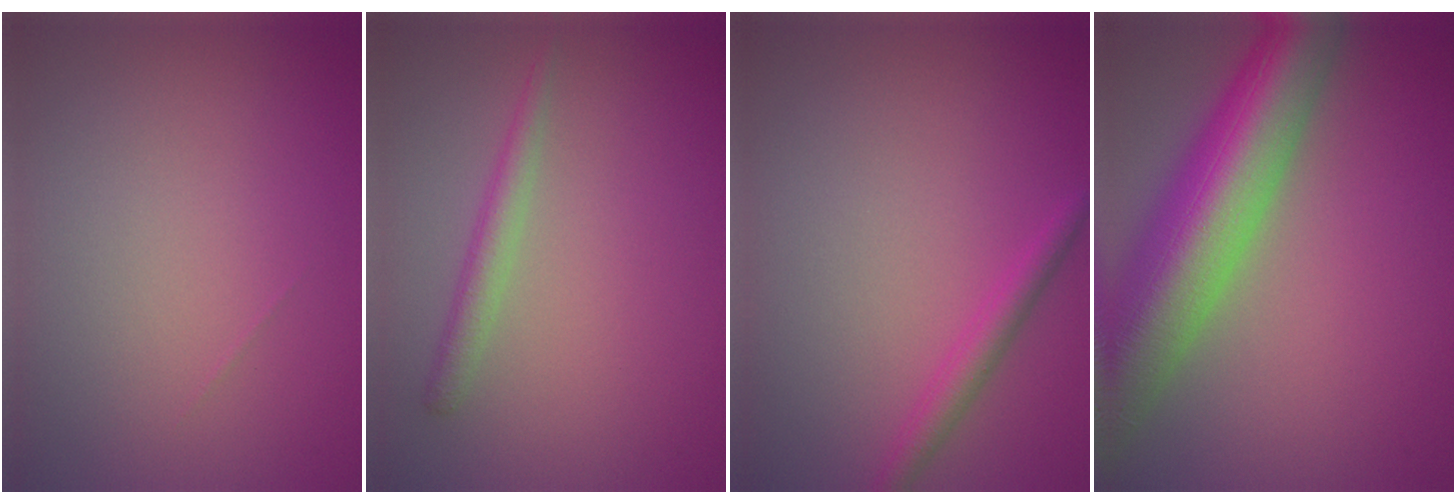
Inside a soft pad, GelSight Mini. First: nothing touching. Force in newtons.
{"total": 1.8, "press": 1.8, "slide": 0.1}
{"total": 1.9, "press": 1.9, "slide": 0.1}
{"total": 12.6, "press": 12.6, "slide": 0.5}